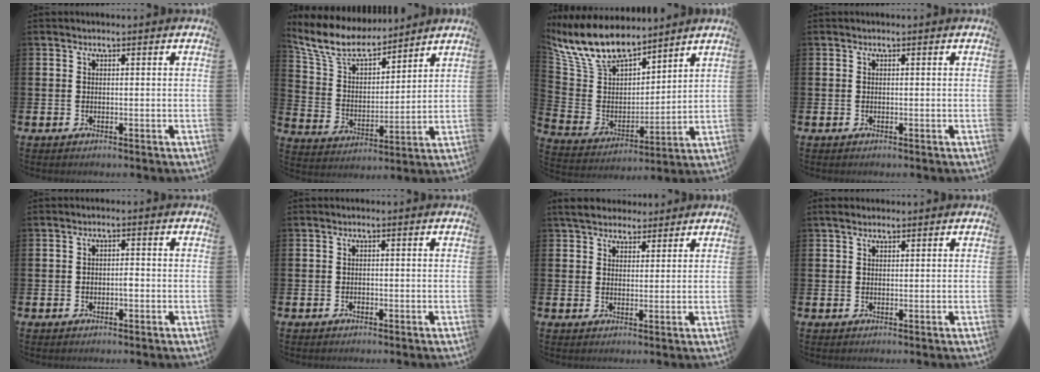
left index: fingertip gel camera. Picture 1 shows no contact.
{"total": 9.1, "force": [8.0, 3.0, 3.2], "torque": [-0.102, -0.047, 0.144]}
{"total": 11.1, "force": [9.7, 4.1, 3.7], "torque": [-0.124, -0.052, 0.178]}
{"total": 0.0}
{"total": 1.3, "force": [-0.6, 0.7, 0.9], "torque": [-0.003, -0.004, -0.015]}
{"total": 0.6, "force": [-0.3, 0.4, 0.2], "torque": [-0.011, 0.004, -0.007]}
{"total": 4.6, "force": [4.3, 1.7, 0.6], "torque": [-0.015, -0.016, 0.078]}
{"total": 1.4, "force": [1.2, 0.7, 0.4], "torque": [0.002, 0.001, 0.020]}